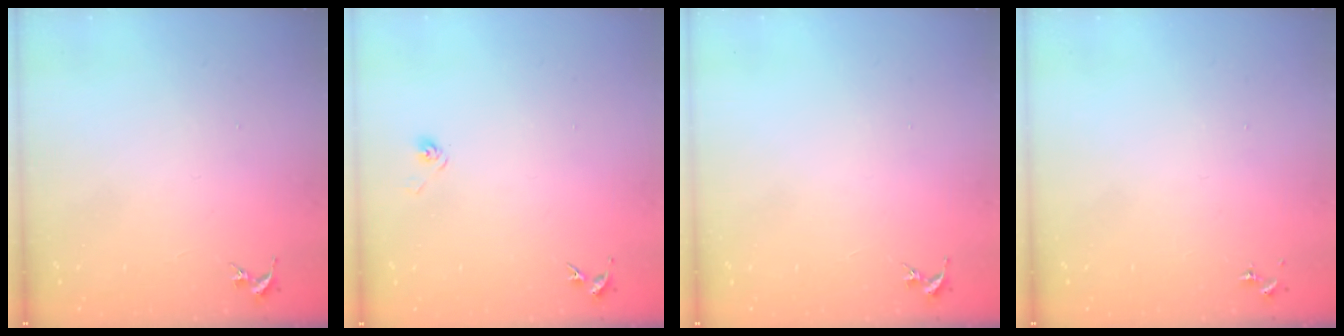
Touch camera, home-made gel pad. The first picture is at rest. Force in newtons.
{"total": 2.9, "press": 2.5, "slide": 1.5}
{"total": 0.0}
{"total": 0.0}